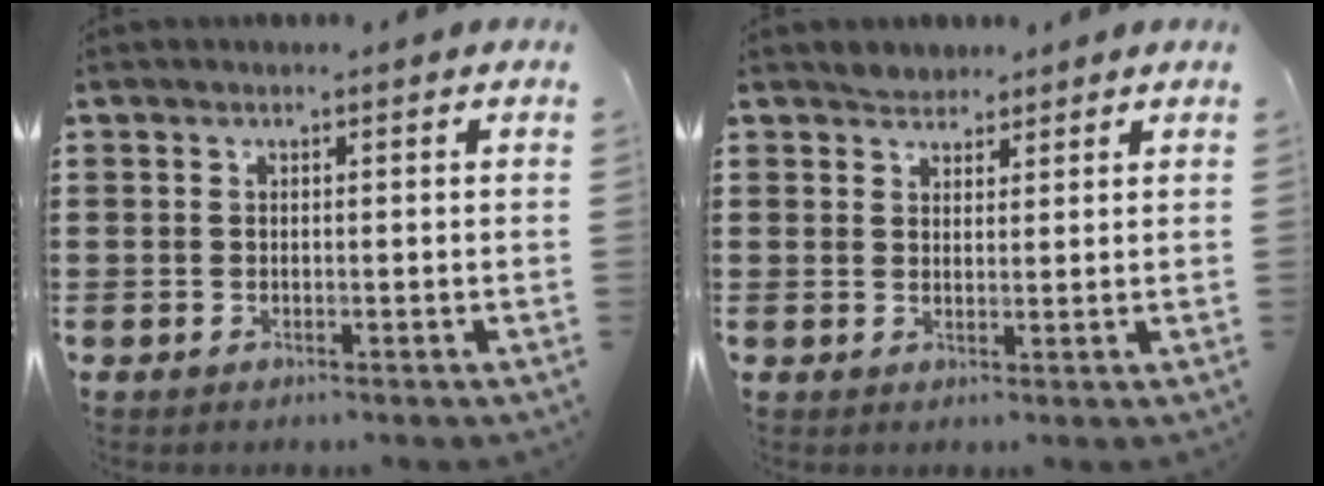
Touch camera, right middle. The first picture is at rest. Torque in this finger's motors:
{"motor_torque": [0.00, -0.05, 0.04, 0.00]}